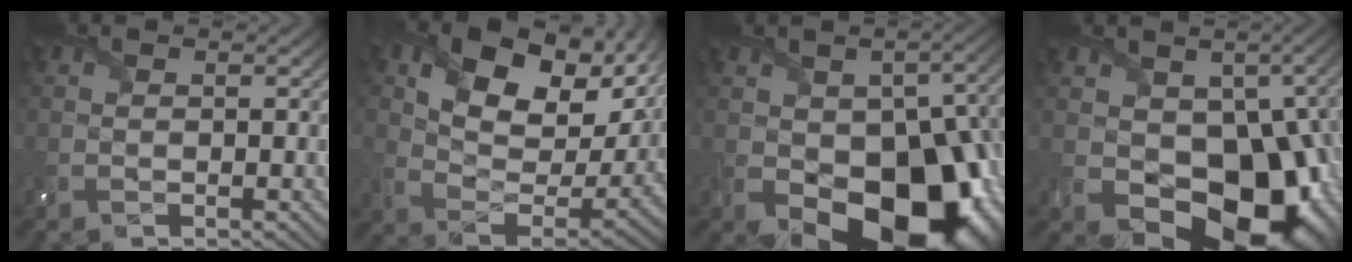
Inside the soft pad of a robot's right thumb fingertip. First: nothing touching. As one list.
[{"total": 15.3, "force": [6.6, 9.2, 10.2], "torque": [-0.162, 0.000, 0.114]}, {"total": 18.3, "force": [-4.8, 11.8, 13.2], "torque": [-0.169, -0.047, -0.043]}, {"total": 16.5, "force": [-2.4, 11.7, 11.4], "torque": [-0.153, -0.054, -0.005]}]